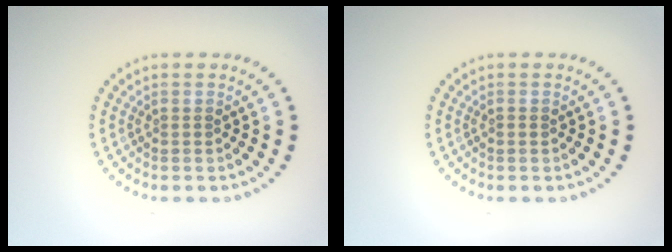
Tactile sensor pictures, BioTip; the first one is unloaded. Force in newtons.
{"total": 0.6, "press": 0.6, "slide": 0.1}